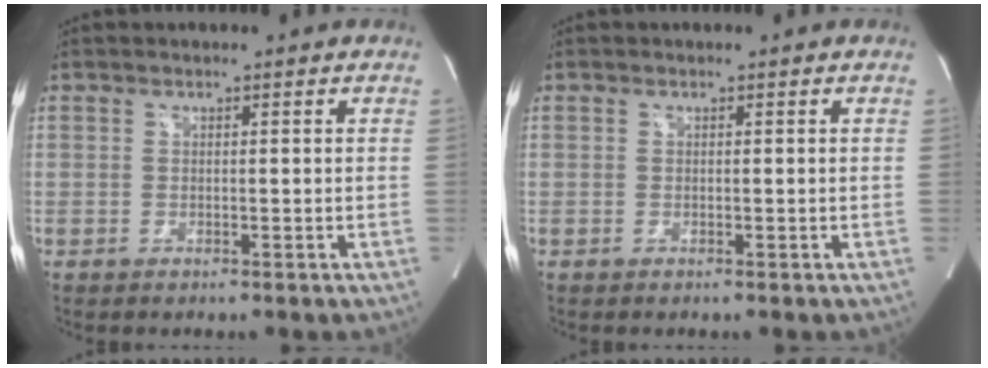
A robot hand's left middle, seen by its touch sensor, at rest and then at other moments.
{"total": 0.0}